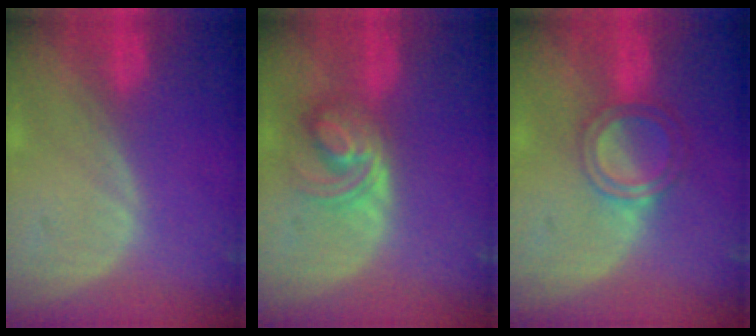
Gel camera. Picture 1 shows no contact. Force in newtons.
{"total": 5.6, "press": 5.4, "slide": 1.1}
{"total": 5.1, "press": 4.6, "slide": 2.1}